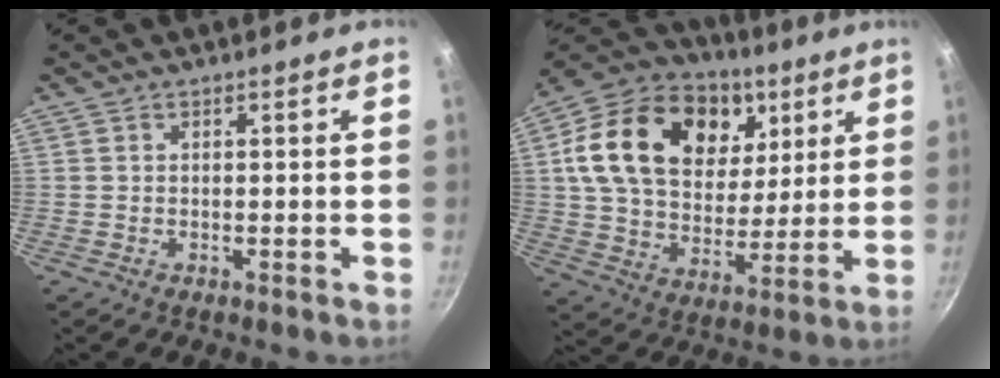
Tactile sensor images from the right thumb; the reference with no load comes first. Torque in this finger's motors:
{"motor_torque": [0.55, 3.78, 0.83, -0.41, 0.53]}